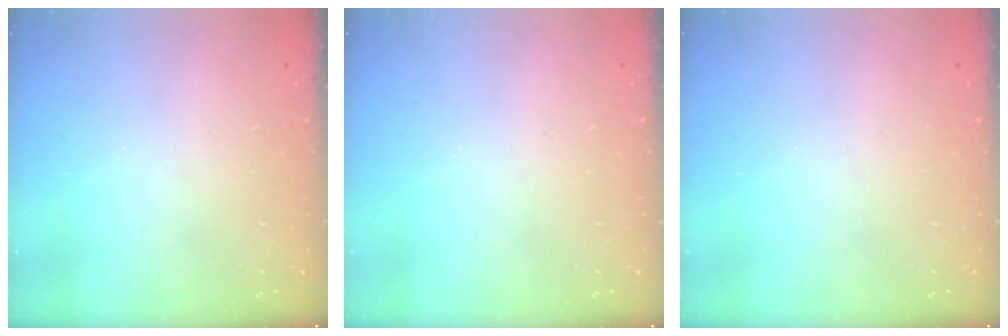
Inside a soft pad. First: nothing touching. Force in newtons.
{"total": 0.0}
{"total": 0.0}